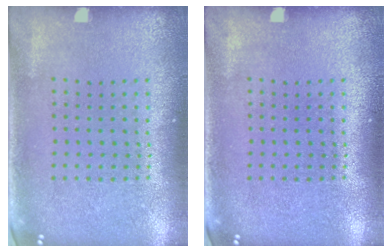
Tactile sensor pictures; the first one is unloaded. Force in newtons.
{"total": 0.0}